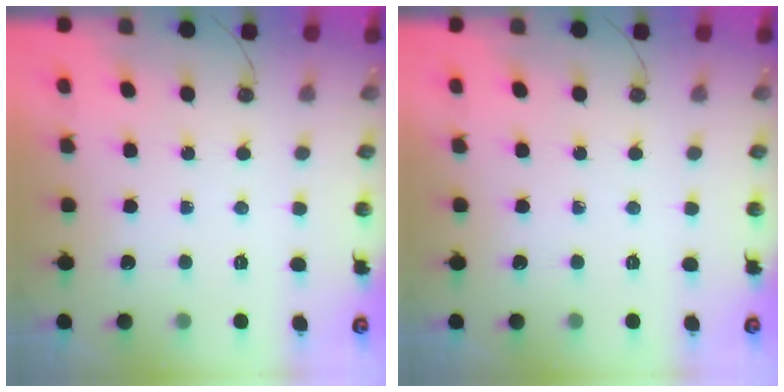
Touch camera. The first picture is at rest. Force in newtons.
{"total": 0.0}